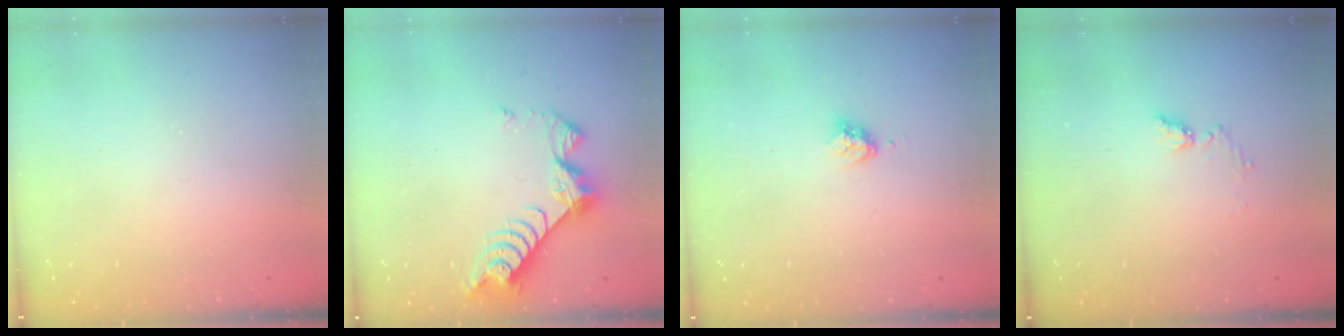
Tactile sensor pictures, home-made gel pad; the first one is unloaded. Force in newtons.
{"total": 8.6, "press": 8.6, "slide": 0.4}
{"total": 3.5, "press": 3.5, "slide": 0.5}
{"total": 5.7, "press": 5.6, "slide": 0.6}